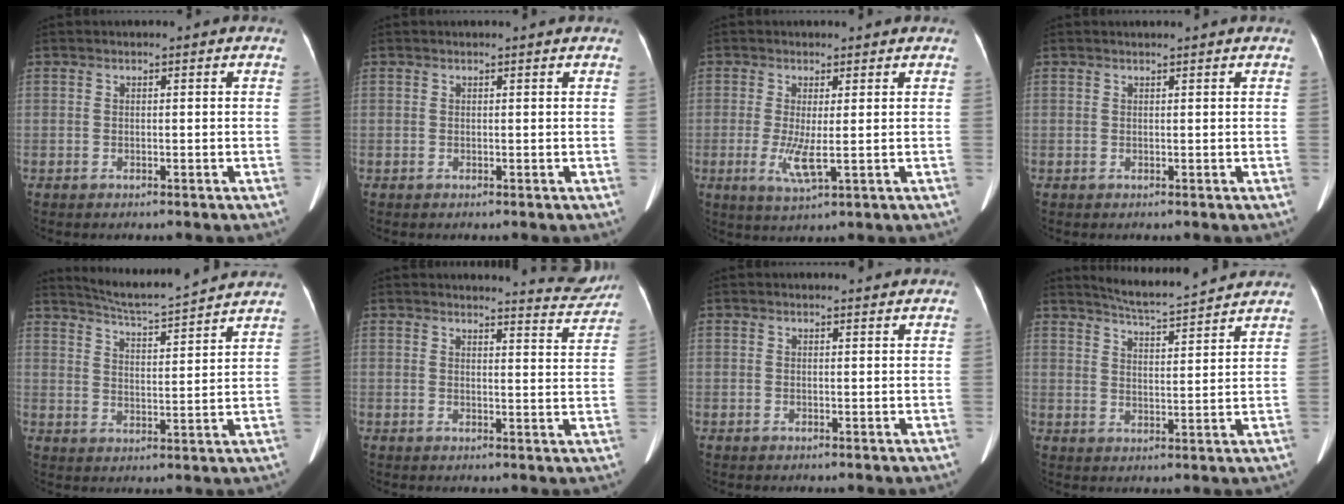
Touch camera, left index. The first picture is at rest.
{"total": 0.7, "force": [0.7, -0.1, 0.2], "torque": [-0.011, 0.000, 0.009]}
{"total": 4.6, "force": [-0.3, 0.6, 4.6], "torque": [-0.093, -0.009, 0.001]}
{"total": 1.4, "force": [1.3, 0.1, 0.4], "torque": [-0.010, 0.010, 0.019]}
{"total": 13.1, "force": [12.4, -0.5, 4.1], "torque": [-0.082, 0.004, 0.178]}
{"total": 6.8, "force": [6.8, 0.2, 0.1], "torque": [-0.003, -0.034, 0.068]}
{"total": 1.3, "force": [1.3, 0.0, 0.1], "torque": [-0.009, -0.004, 0.018]}
{"total": 10.5, "force": [10.0, 0.1, 3.2], "torque": [-0.064, 0.010, 0.145]}